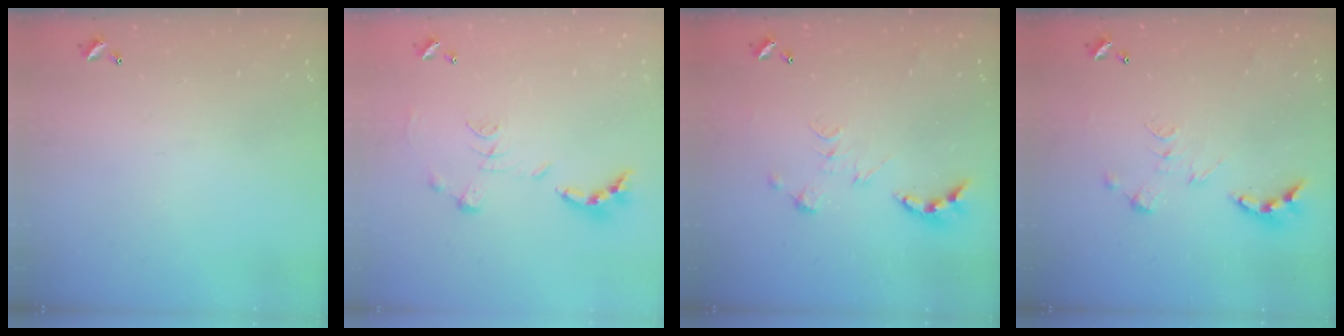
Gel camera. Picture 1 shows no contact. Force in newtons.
{"total": 1.1, "press": 1.0, "slide": 0.4}
{"total": 0.0}
{"total": 0.0}